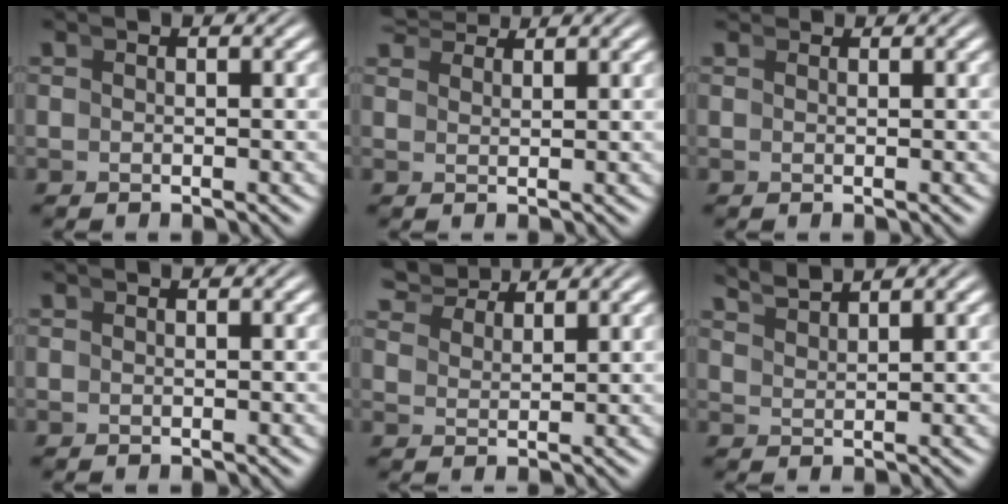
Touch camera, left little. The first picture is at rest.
{"total": 3.4, "force": [3.4, -0.3, 0.4], "torque": [0.006, 0.014, 0.057]}
{"total": 1.0, "force": [1.0, -0.1, 0.0], "torque": [0.008, 0.007, 0.017]}
{"total": 0.0}
{"total": 4.5, "force": [4.3, 0.5, 1.1], "torque": [-0.010, 0.022, 0.073]}
{"total": 2.8, "force": [2.8, -0.3, 0.3], "torque": [0.001, 0.009, 0.053]}